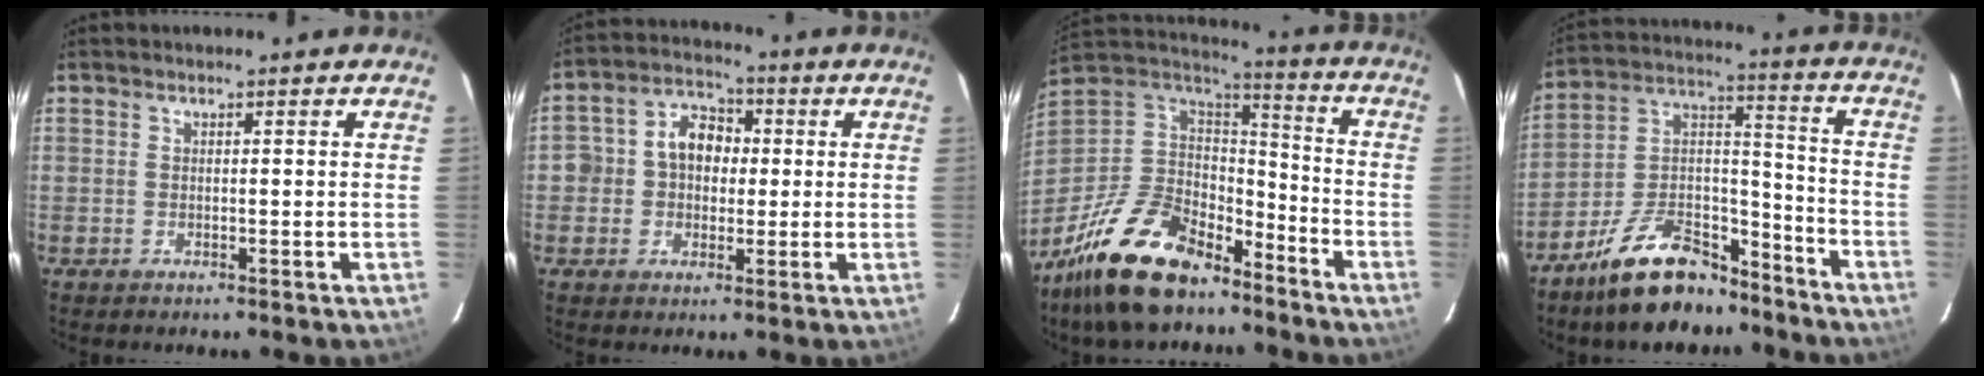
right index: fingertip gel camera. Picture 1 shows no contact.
{"total": 8.0, "force": [-0.1, 6.9, 4.1], "torque": [-0.075, 0.031, -0.003]}
{"total": 22.2, "force": [-15.4, 10.6, 11.8], "torque": [-0.256, -0.001, -0.258]}
{"total": 17.6, "force": [-12.8, 7.8, 9.1], "torque": [-0.175, 0.042, -0.207]}